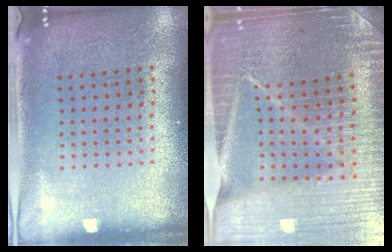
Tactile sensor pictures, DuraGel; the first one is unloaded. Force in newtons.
{"total": 4.7, "press": 4.4, "slide": 1.7}